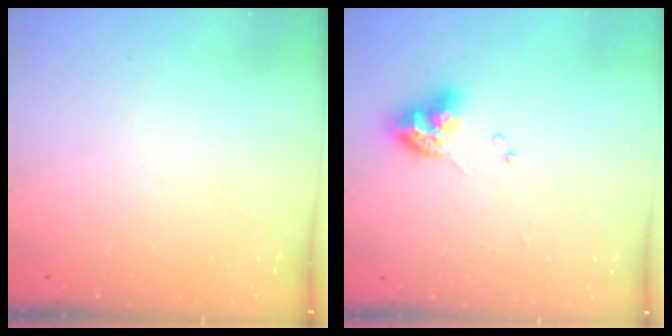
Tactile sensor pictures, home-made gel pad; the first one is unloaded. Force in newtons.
{"total": 9.8, "press": 9.7, "slide": 1.1}